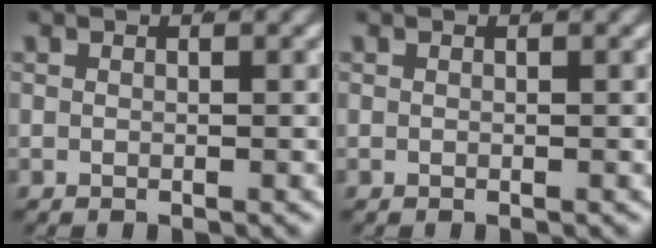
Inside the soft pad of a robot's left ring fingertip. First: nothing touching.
{"total": 0.0}